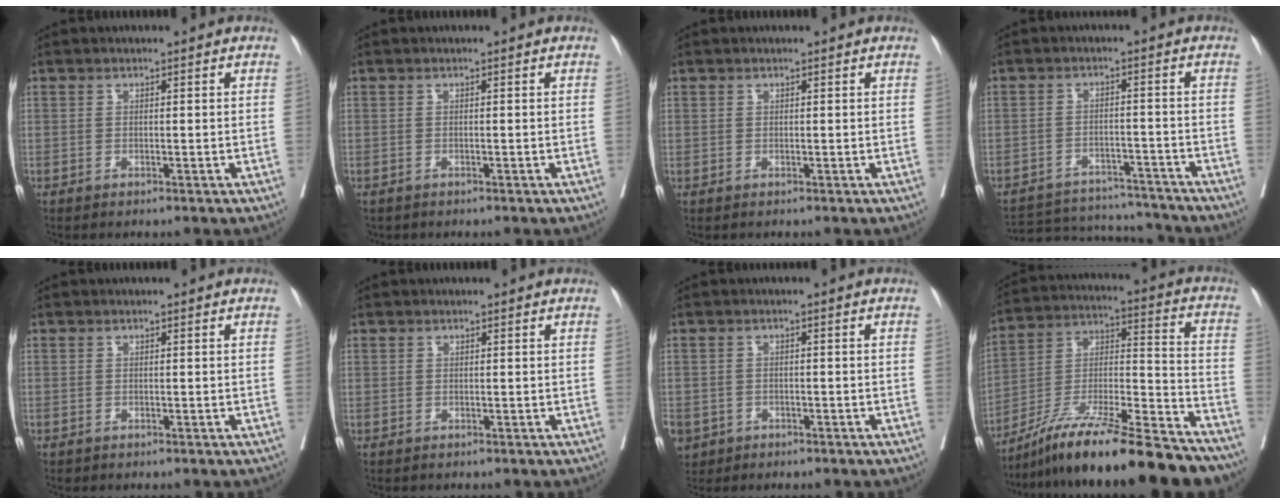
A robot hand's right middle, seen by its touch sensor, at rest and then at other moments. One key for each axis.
{"total": 1.0, "fx": -0.8, "fy": 0.6, "fz": 0.1, "tx": -0.011, "ty": 0.000, "tz": -0.011}
{"total": 0.6, "fx": 0.1, "fy": 0.6, "fz": 0.0, "tx": 0.011, "ty": 0.005, "tz": 0.000}
{"total": 11.8, "fx": -11.5, "fy": 2.4, "fz": 0.9, "tx": -0.013, "ty": 0.013, "tz": -0.161}
{"total": 0.0}
{"total": 0.7, "fx": 0.1, "fy": 0.7, "fz": 0.0, "tx": 0.011, "ty": 0.005, "tz": -0.001}
{"total": 7.1, "fx": -3.5, "fy": 5.7, "fz": 2.3, "tx": -0.070, "ty": -0.002, "tz": -0.049}
{"total": 25.4, "fx": -20.8, "fy": 2.4, "fz": 14.4, "tx": -0.216, "ty": -0.015, "tz": -0.346}